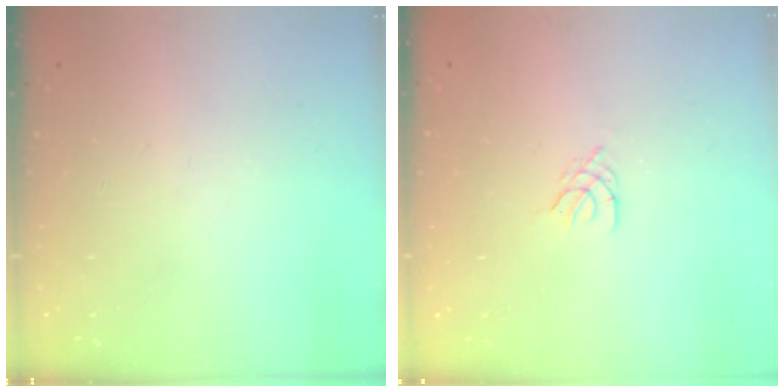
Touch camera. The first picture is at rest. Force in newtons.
{"total": 2.1, "press": 2.0, "slide": 0.4}